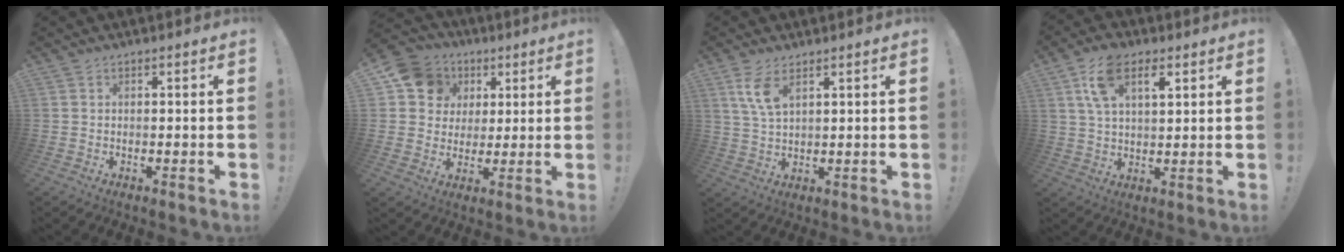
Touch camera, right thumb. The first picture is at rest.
{"total": 12.1, "force": [4.7, 10.4, 3.9], "torque": [-0.048, -0.022, 0.098]}
{"total": 7.0, "force": [3.7, 2.7, 5.2], "torque": [-0.100, -0.016, 0.065]}
{"total": 9.7, "force": [4.9, 4.9, 6.8], "torque": [-0.112, -0.002, 0.088]}